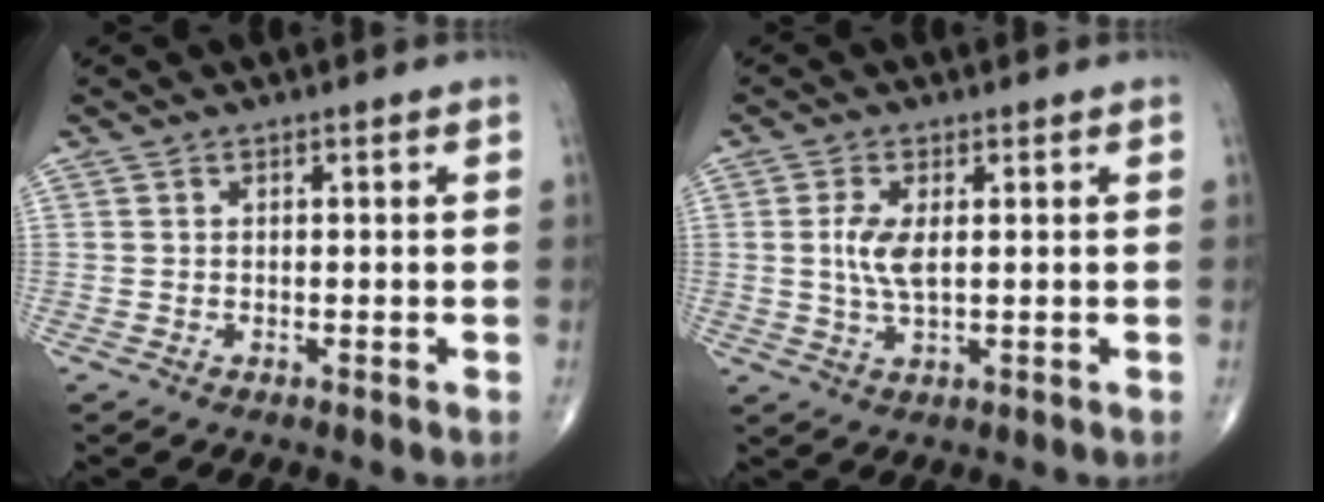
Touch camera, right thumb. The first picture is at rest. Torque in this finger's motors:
{"motor_torque": [-0.16, 0.17, 0.56, 0.08, 0.04]}